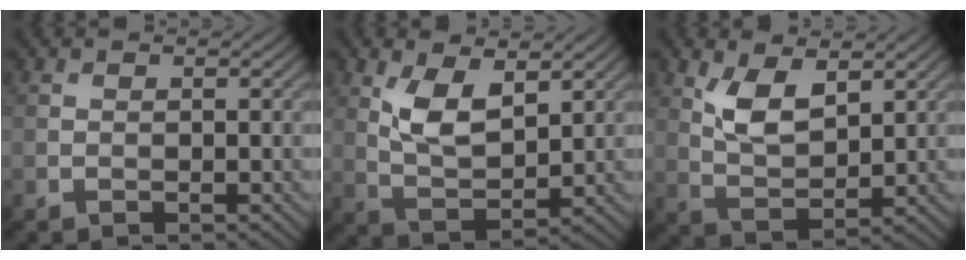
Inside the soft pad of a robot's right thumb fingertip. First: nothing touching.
{"total": 6.8, "force": [2.9, 3.1, 5.3], "torque": [-0.112, -0.010, 0.058]}
{"total": 6.2, "force": [3.0, 2.8, 4.6], "torque": [-0.101, -0.009, 0.059]}